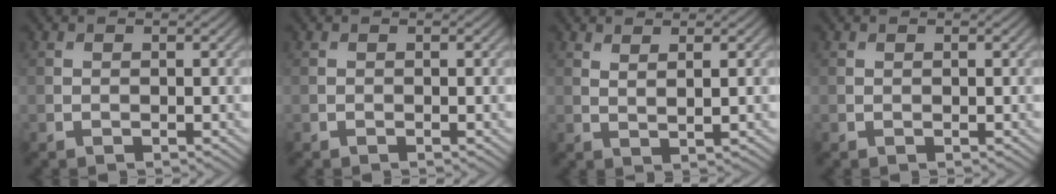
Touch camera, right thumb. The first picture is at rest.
{"total": 0.0}
{"total": 1.7, "force": [1.2, 0.3, 1.2], "torque": [-0.020, -0.006, 0.023]}
{"total": 0.0}